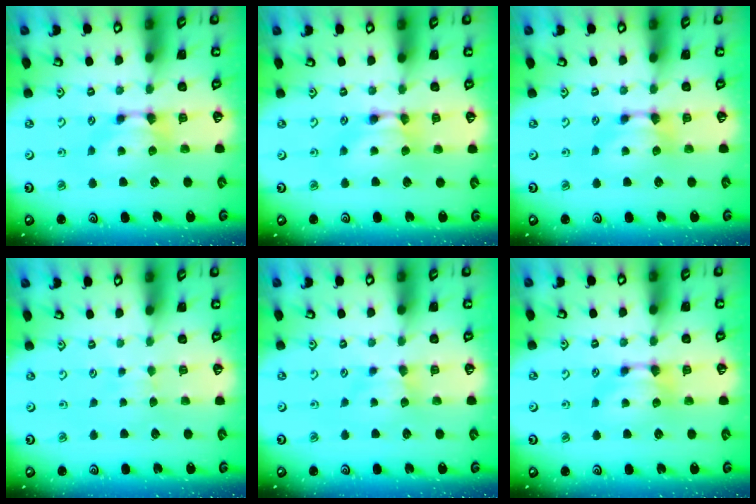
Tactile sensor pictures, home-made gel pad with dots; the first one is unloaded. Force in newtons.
{"total": 1.8, "press": 1.8, "slide": 0.2}
{"total": 0.0}
{"total": 2.5, "press": 2.5, "slide": 0.3}
{"total": 1.4, "press": 1.3, "slide": 0.5}
{"total": 0.0}